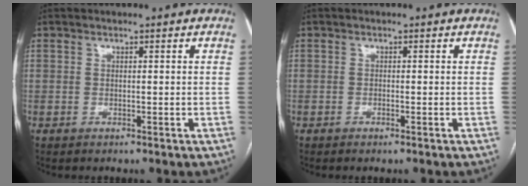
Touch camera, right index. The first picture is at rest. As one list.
[{"total": 0.6, "force": [-0.4, 0.0, 0.4], "torque": [-0.008, 0.000, -0.007]}]